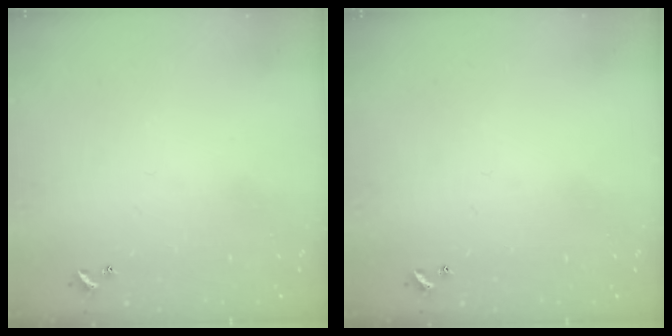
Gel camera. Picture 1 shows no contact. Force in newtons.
{"total": 0.0}